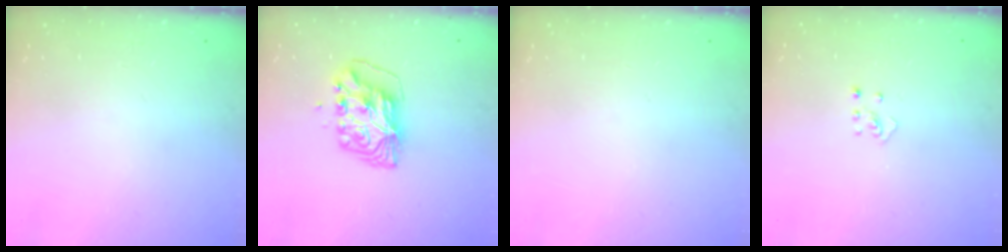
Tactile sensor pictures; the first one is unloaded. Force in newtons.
{"total": 8.6, "press": 8.5, "slide": 1.1}
{"total": 0.0}
{"total": 3.6, "press": 3.6, "slide": 0.4}